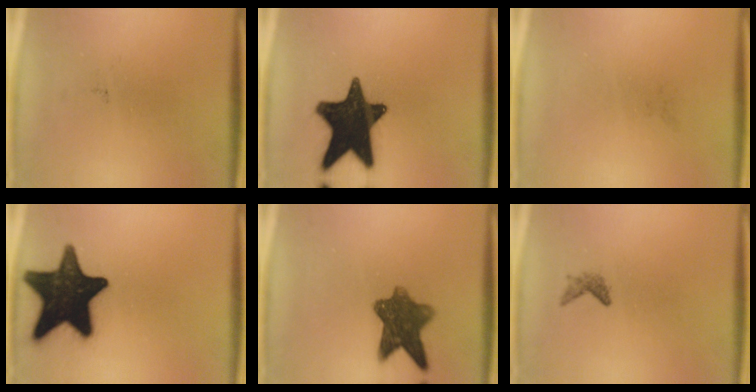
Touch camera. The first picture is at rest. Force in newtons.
{"total": 18.1}
{"total": 0.0}
{"total": 19.4}
{"total": 8.7}
{"total": 1.1}